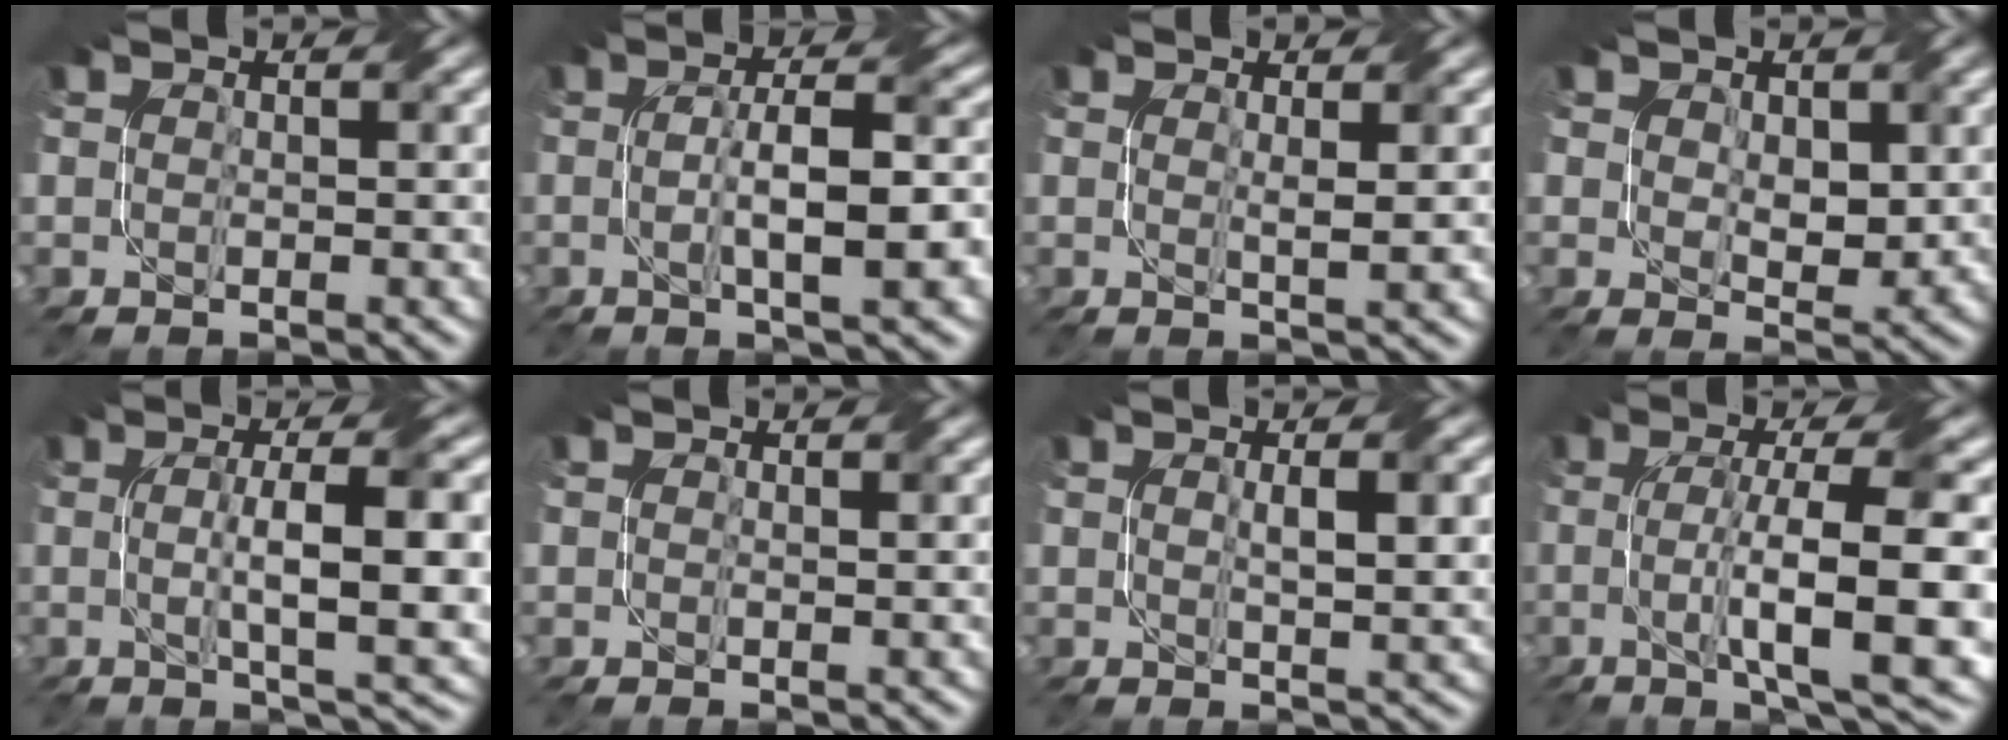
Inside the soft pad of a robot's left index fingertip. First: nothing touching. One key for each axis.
{"total": 7.1, "fx": -0.5, "fy": 1.6, "fz": 6.9, "tx": -0.107, "ty": 0.004, "tz": -0.005}
{"total": 2.2, "fx": 0.5, "fy": 0.3, "fz": 2.1, "tx": -0.032, "ty": 0.001, "tz": 0.004}
{"total": 3.3, "fx": 0.8, "fy": 2.1, "fz": 2.4, "tx": -0.044, "ty": -0.008, "tz": 0.016}
{"total": 9.7, "fx": 0.2, "fy": 2.3, "fz": 9.4, "tx": -0.130, "ty": 0.005, "tz": 0.003}
{"total": 0.8, "fx": 0.3, "fy": 0.0, "fz": 0.8, "tx": -0.013, "ty": -0.001, "tz": 0.003}
{"total": 4.4, "fx": 0.8, "fy": 1.0, "fz": 4.2, "tx": -0.065, "ty": 0.005, "tz": 0.016}
{"total": 11.9, "fx": -1.1, "fy": 2.6, "fz": 11.5, "tx": -0.161, "ty": 0.003, "tz": -0.012}